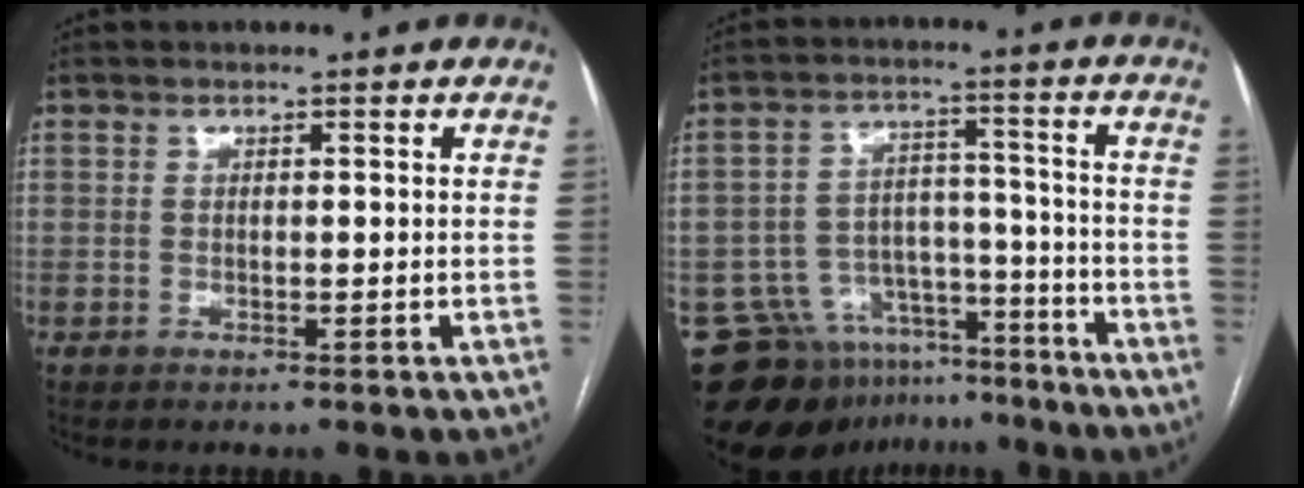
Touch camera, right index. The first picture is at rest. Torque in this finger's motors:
{"motor_torque": [0.55, -1.60, -0.76, -0.21]}